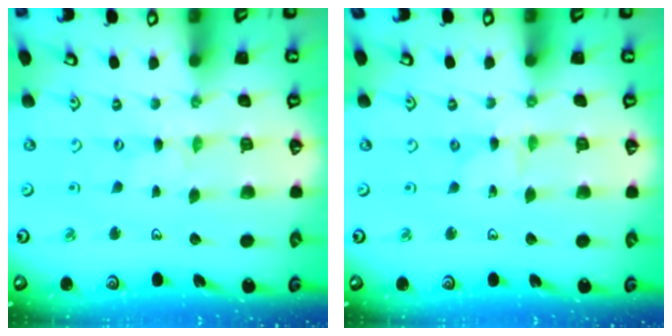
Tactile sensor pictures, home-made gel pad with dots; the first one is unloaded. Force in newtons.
{"total": 0.0}